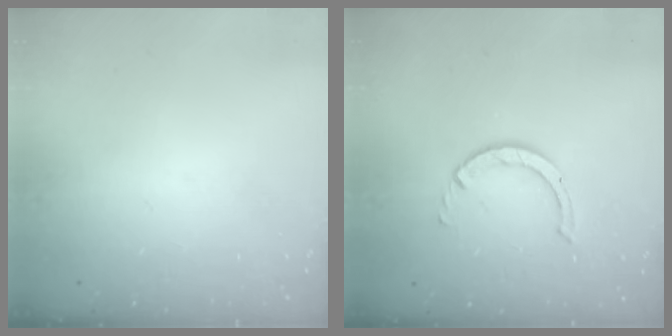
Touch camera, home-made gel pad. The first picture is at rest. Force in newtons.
{"total": 3.2, "press": 3.1, "slide": 0.4}